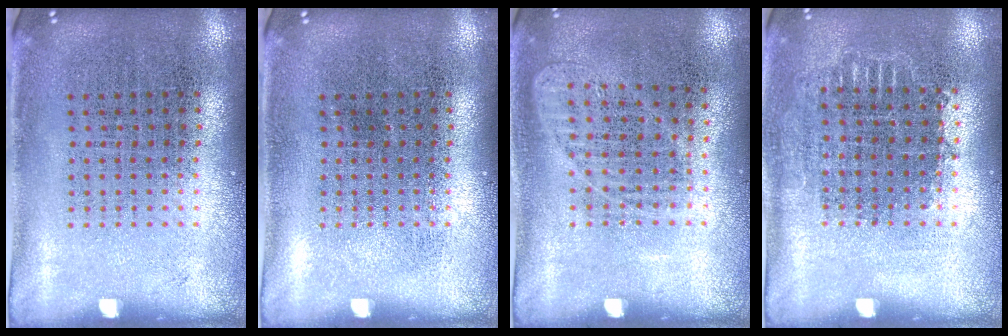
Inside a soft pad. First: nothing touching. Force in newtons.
{"total": 0.0}
{"total": 0.9, "press": 0.9, "slide": 0.3}
{"total": 0.7, "press": 0.7, "slide": 0.3}